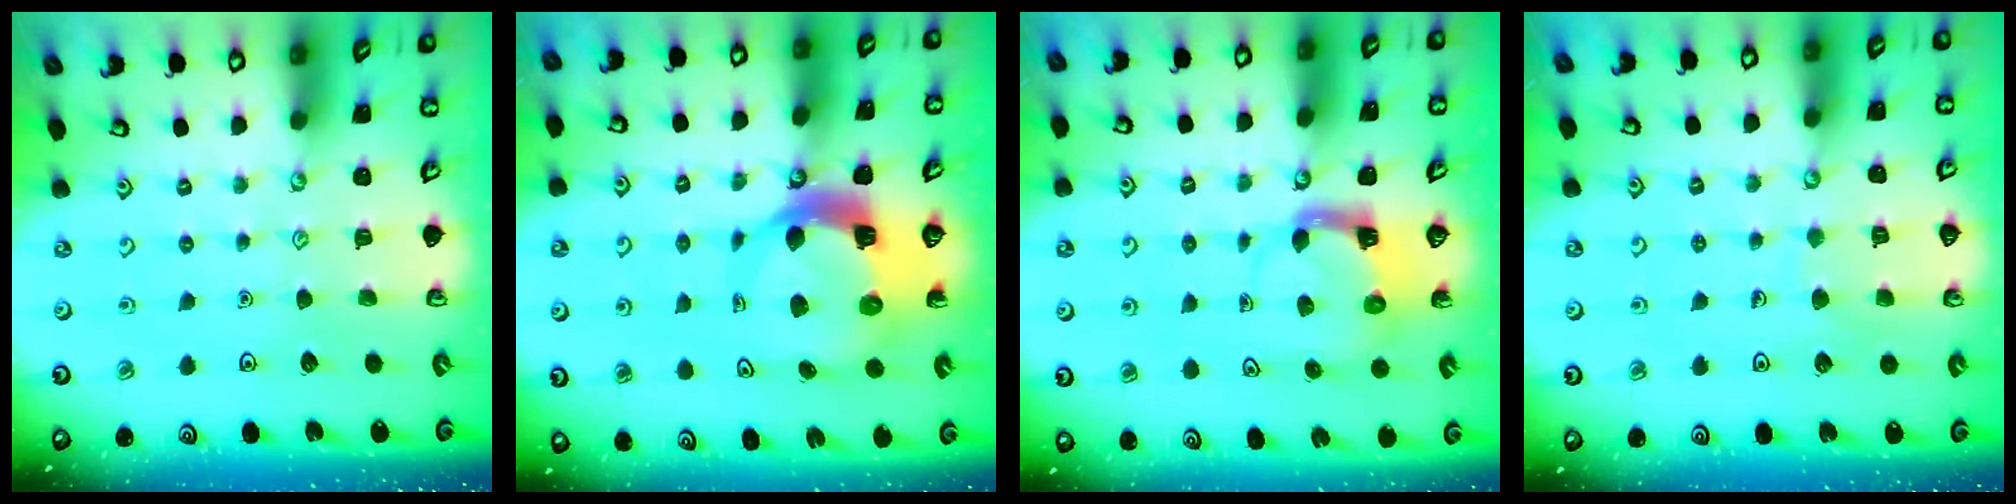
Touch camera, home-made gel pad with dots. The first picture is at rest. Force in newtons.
{"total": 8.8, "press": 8.7, "slide": 1.1}
{"total": 3.7, "press": 3.7, "slide": 0.6}
{"total": 4.7, "press": 4.7, "slide": 0.3}